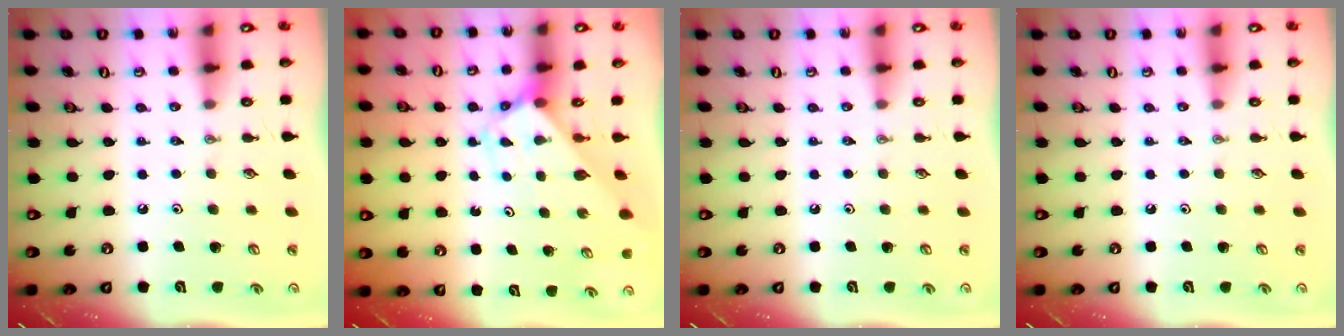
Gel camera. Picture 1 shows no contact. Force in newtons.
{"total": 2.9, "press": 2.9, "slide": 0.2}
{"total": 0.0}
{"total": 0.0}